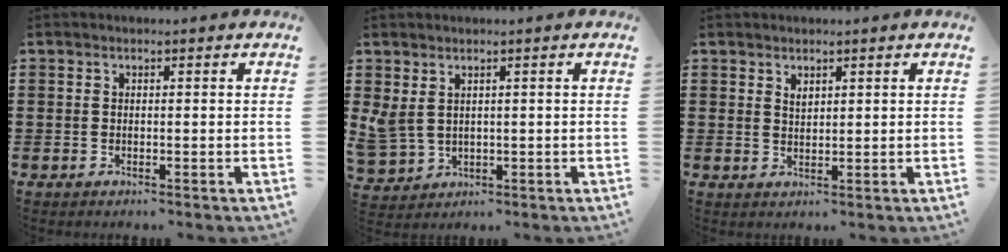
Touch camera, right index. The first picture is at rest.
{"total": 2.6, "force": [1.4, 1.9, 1.1], "torque": [-0.041, 0.005, 0.024]}
{"total": 1.4, "force": [1.1, 0.6, 0.5], "torque": [-0.013, 0.002, 0.020]}